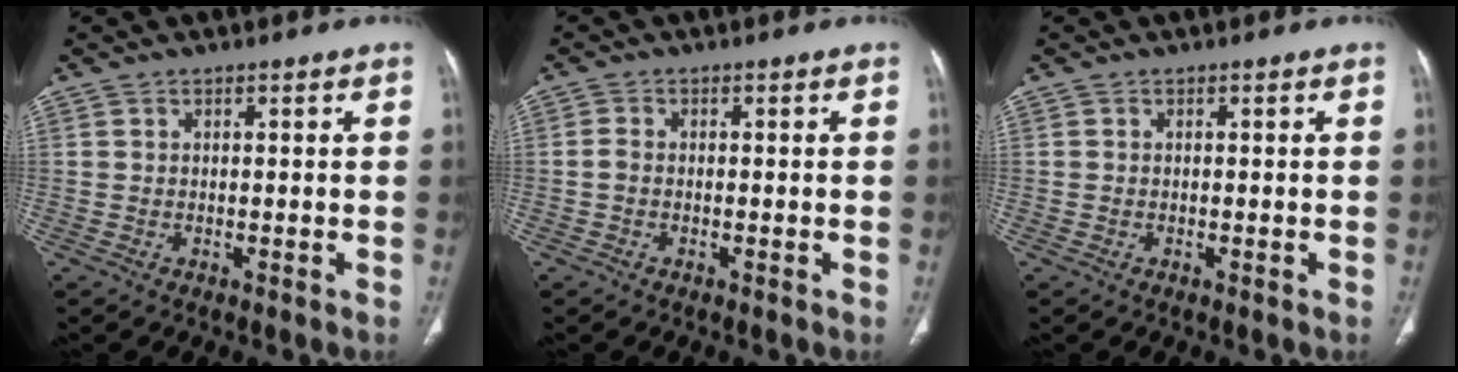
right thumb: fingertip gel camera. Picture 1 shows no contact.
{"total": 1.3, "force": [-0.4, 0.9, 0.8], "torque": [-0.018, 0.002, -0.011]}
{"total": 0.0}